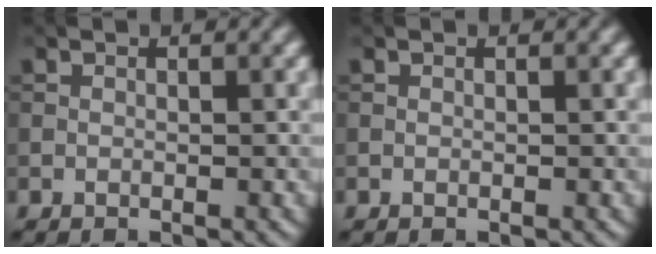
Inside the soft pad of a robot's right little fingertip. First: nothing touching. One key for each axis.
{"total": 0.0}